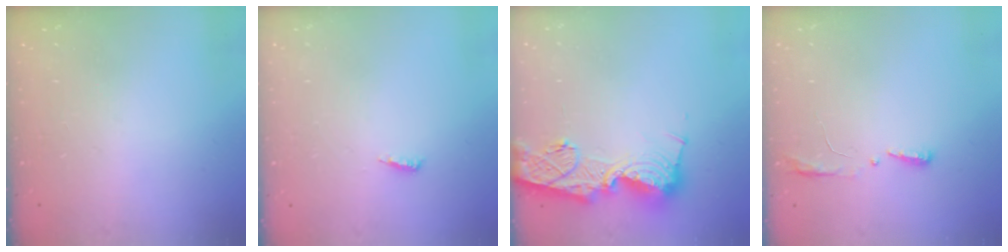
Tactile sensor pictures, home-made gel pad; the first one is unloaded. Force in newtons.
{"total": 3.9, "press": 3.9, "slide": 0.4}
{"total": 16.1, "press": 16.0, "slide": 1.6}
{"total": 4.1, "press": 3.9, "slide": 1.2}